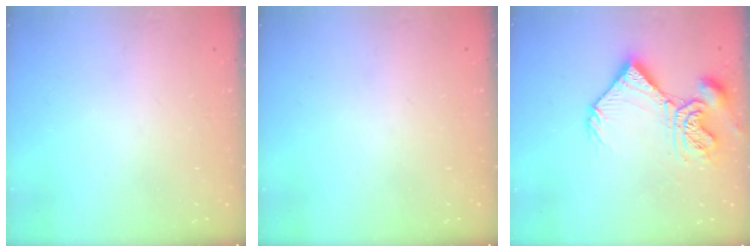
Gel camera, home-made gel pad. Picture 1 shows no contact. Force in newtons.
{"total": 0.0}
{"total": 13.2, "press": 13.2, "slide": 1.4}